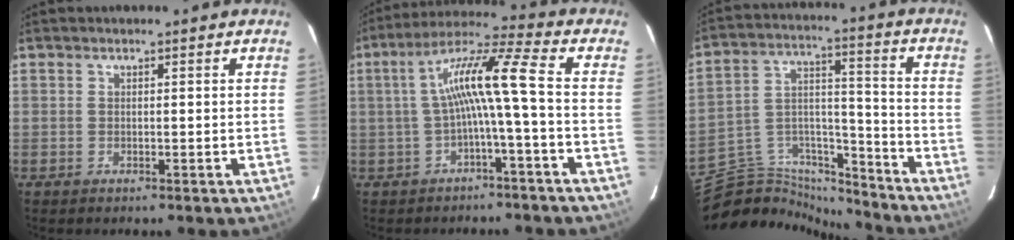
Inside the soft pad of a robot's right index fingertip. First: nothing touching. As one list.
[{"total": 9.5, "force": [-1.5, -0.5, 9.4], "torque": [-0.189, 0.020, -0.023]}, {"total": 17.5, "force": [-15.9, 5.4, 4.9], "torque": [-0.102, 0.041, -0.269]}]